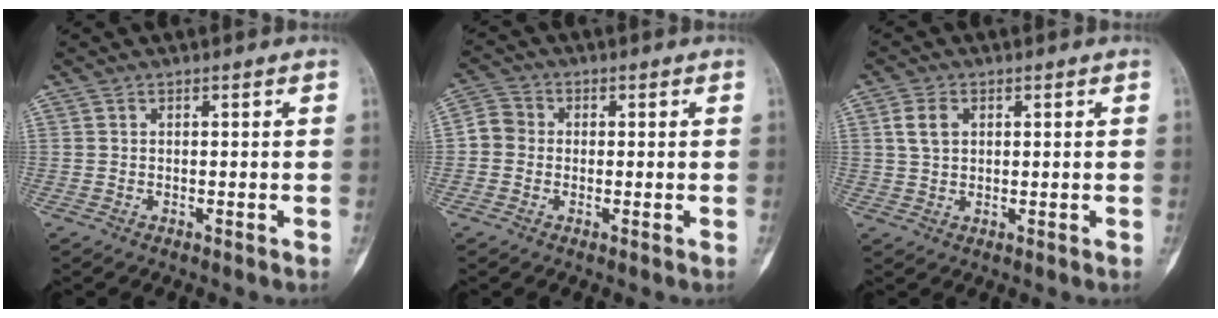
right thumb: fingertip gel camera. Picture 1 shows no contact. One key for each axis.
{"total": 4.0, "fx": -0.4, "fy": 3.7, "fz": 1.5, "tx": -0.016, "ty": 0.010, "tz": -0.019}
{"total": 4.0, "fx": 1.2, "fy": 2.8, "fz": 2.6, "tx": -0.046, "ty": 0.003, "tz": 0.024}